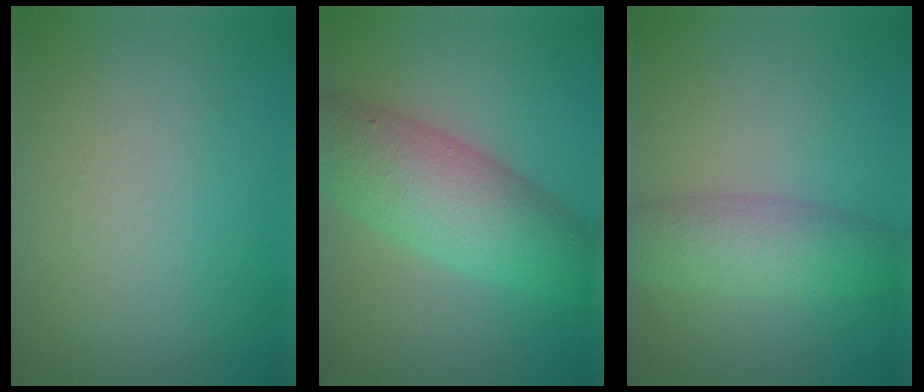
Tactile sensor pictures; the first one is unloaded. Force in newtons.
{"total": 7.5, "press": 7.5, "slide": 0.1}
{"total": 4.3, "press": 4.3, "slide": 0.0}